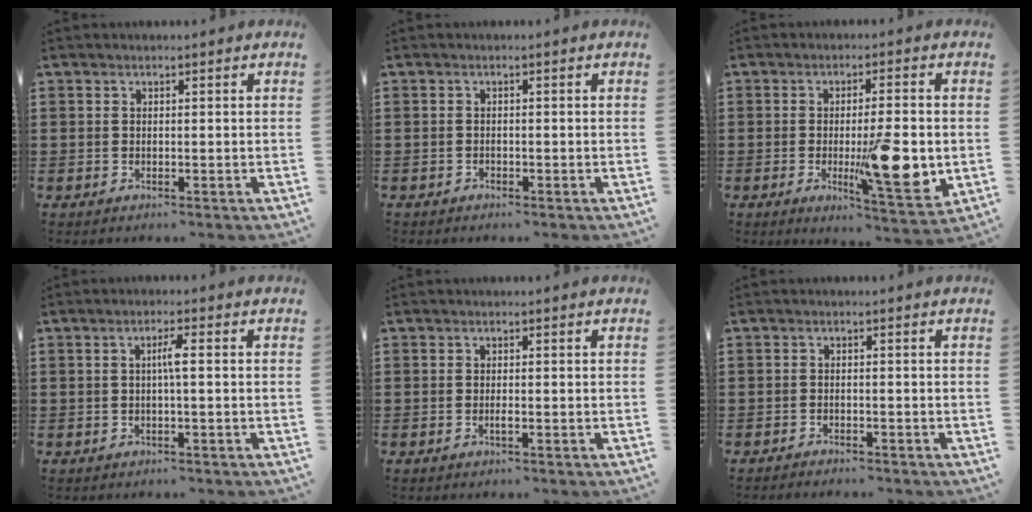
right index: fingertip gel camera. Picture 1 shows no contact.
{"total": 0.7, "force": [-0.6, 0.3, 0.1], "torque": [-0.003, 0.001, -0.014]}
{"total": 11.0, "force": [-1.8, 2.6, 10.5], "torque": [-0.168, -0.015, -0.024]}
{"total": 2.3, "force": [-0.1, 0.0, 2.3], "torque": [-0.043, -0.001, -0.005]}
{"total": 0.9, "force": [-0.4, 0.1, 0.8], "torque": [-0.016, -0.004, -0.006]}
{"total": 1.3, "force": [-1.3, 0.1, 0.0], "torque": [-0.004, 0.002, -0.028]}